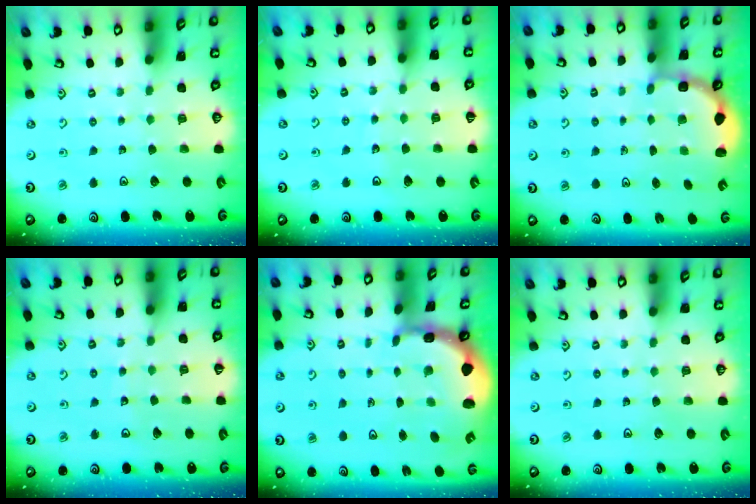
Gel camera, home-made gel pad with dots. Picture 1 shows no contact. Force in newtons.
{"total": 3.3, "press": 3.3, "slide": 0.3}
{"total": 3.1, "press": 2.4, "slide": 1.9}
{"total": 4.1, "press": 4.0, "slide": 0.7}
{"total": 2.2, "press": 2.0, "slide": 0.9}
{"total": 0.0}